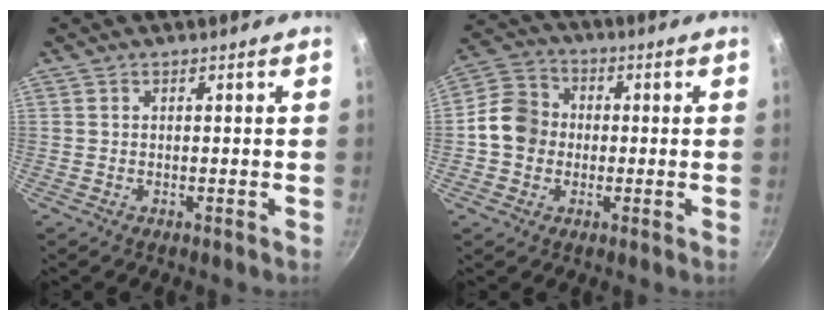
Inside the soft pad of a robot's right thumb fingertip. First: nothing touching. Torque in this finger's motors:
{"motor_torque": [0.93, 1.59, 0.52, -0.72, 0.04]}